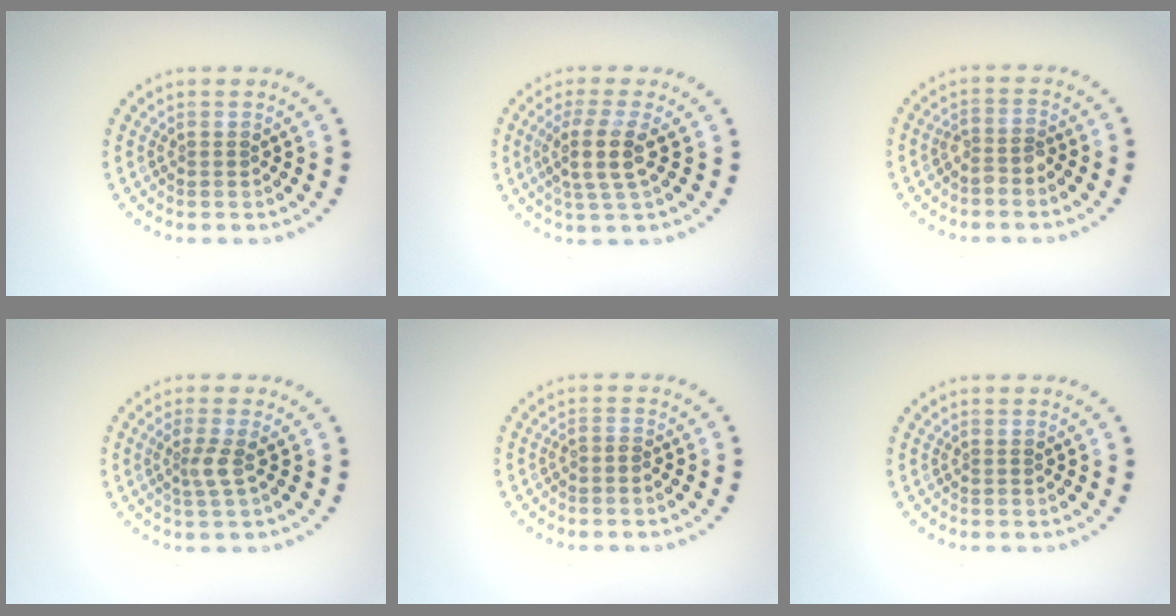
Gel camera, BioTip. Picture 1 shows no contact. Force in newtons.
{"total": 3.4, "press": 2.9, "slide": 1.8}
{"total": 1.6, "press": 1.3, "slide": 0.9}
{"total": 1.8, "press": 1.4, "slide": 1.2}
{"total": 0.6, "press": 0.3, "slide": 0.6}
{"total": 0.0}